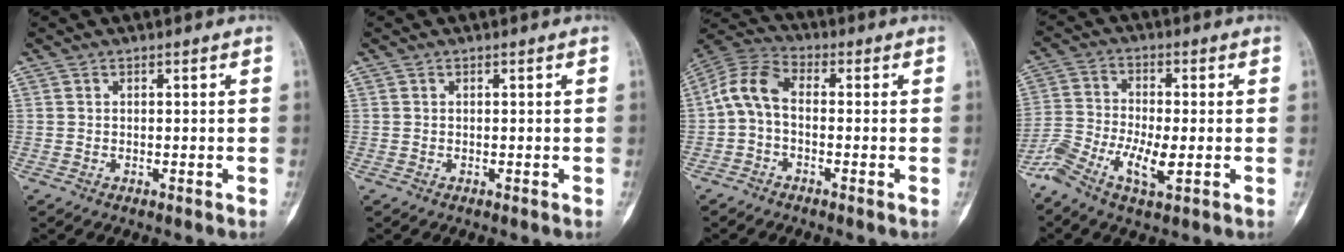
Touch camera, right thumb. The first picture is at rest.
{"total": 0.0}
{"total": 7.8, "force": [-0.7, 4.6, 6.2], "torque": [-0.124, 0.026, -0.030]}
{"total": 9.1, "force": [-3.7, 3.0, 7.7], "torque": [-0.174, 0.012, -0.075]}